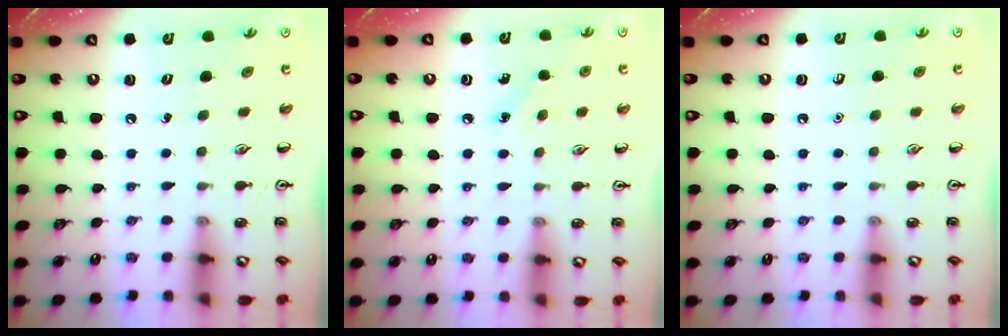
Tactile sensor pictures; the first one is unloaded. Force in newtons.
{"total": 5.2, "press": 4.9, "slide": 1.7}
{"total": 0.0}